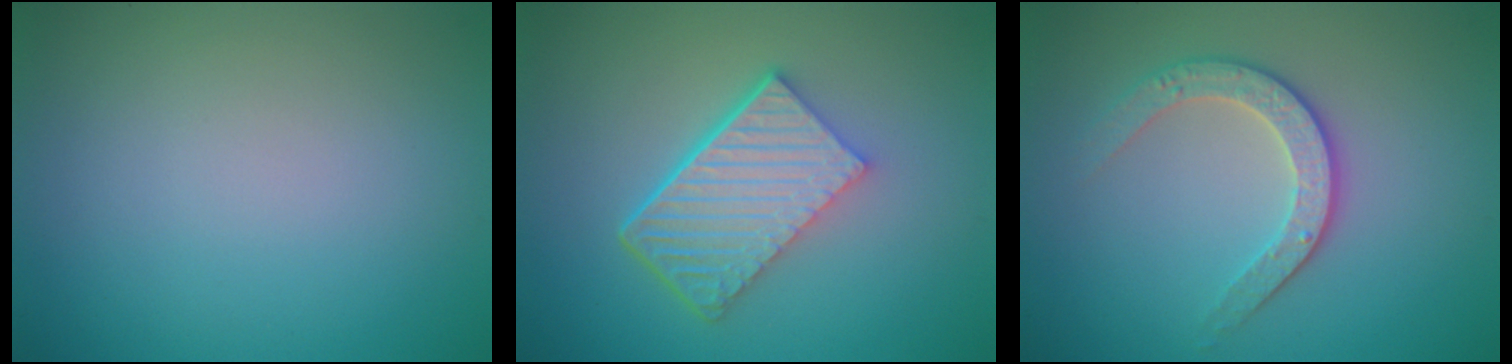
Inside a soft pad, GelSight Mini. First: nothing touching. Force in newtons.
{"total": 6.2, "press": 4.2, "slide": 4.6}
{"total": 2.9, "press": 2.7, "slide": 1.1}